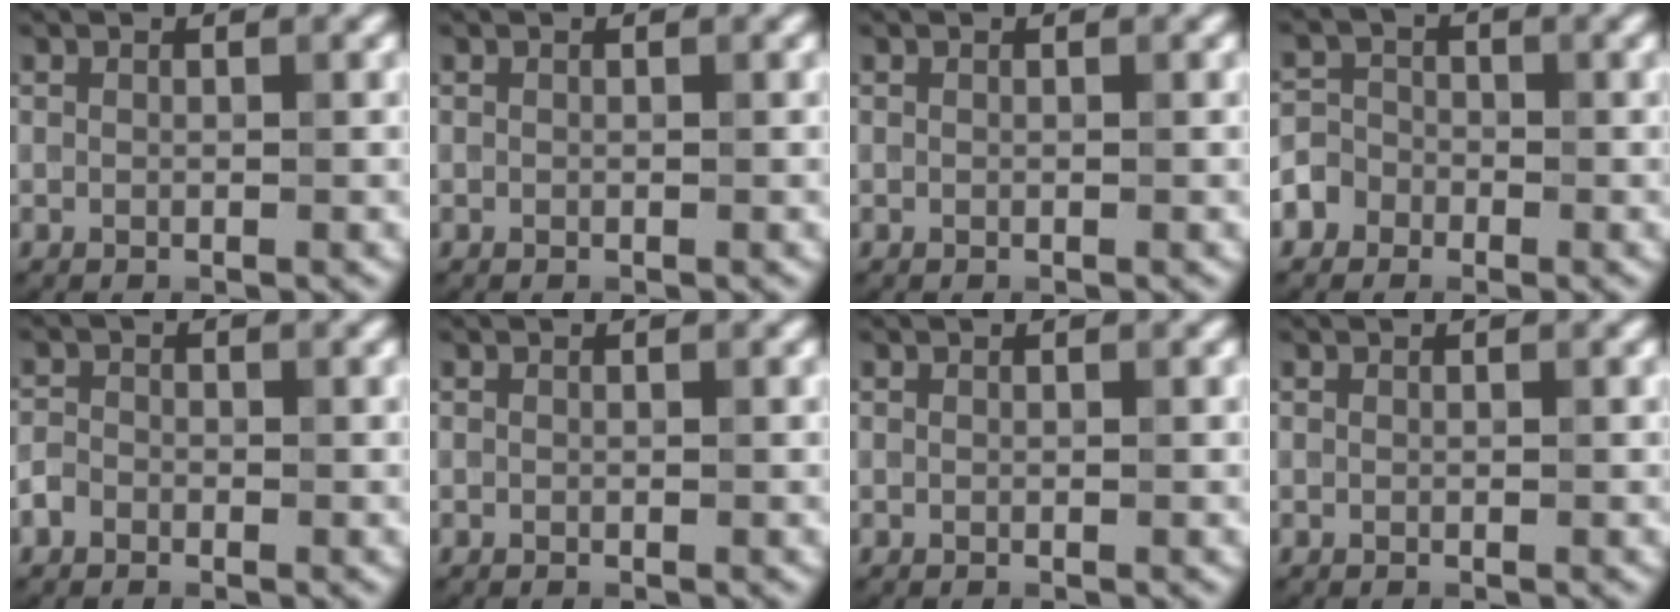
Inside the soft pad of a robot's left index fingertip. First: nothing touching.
{"total": 0.0}
{"total": 0.0}
{"total": 3.3, "force": [-1.8, 2.7, 0.4], "torque": [0.016, -0.001, -0.039]}
{"total": 1.3, "force": [-0.8, 1.0, 0.3], "torque": [0.000, 0.003, -0.021]}
{"total": 0.0}
{"total": 0.0}
{"total": 0.0}